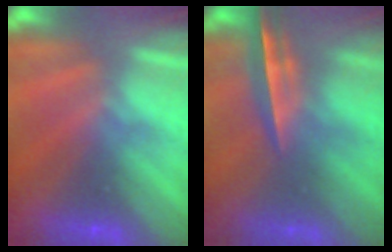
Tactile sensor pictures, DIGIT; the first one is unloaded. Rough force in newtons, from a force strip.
{"total": 3.9}